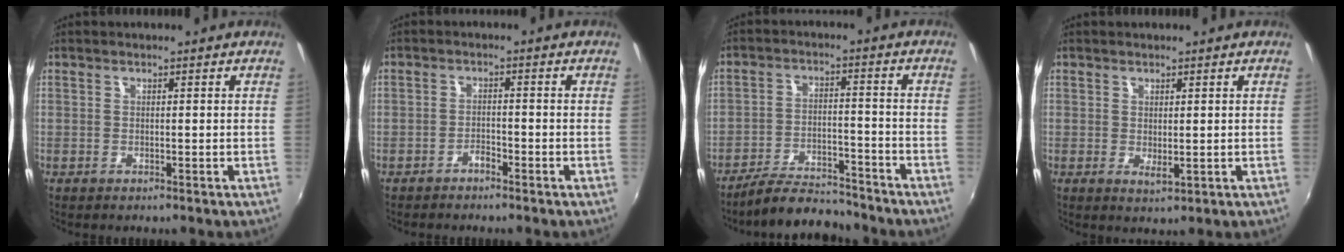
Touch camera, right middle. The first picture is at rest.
{"total": 1.7, "force": [-1.6, 0.6, 0.5], "torque": [-0.012, 0.002, -0.026]}
{"total": 10.6, "force": [-9.8, 2.0, 3.4], "torque": [-0.089, -0.004, -0.156]}
{"total": 1.7, "force": [0.3, 0.8, 1.4], "torque": [-0.023, -0.005, 0.006]}